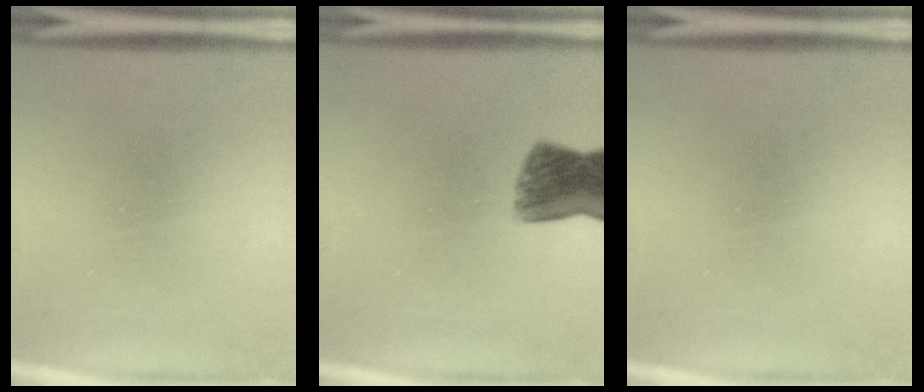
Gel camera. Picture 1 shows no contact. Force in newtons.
{"total": 7.5}
{"total": 0.0}